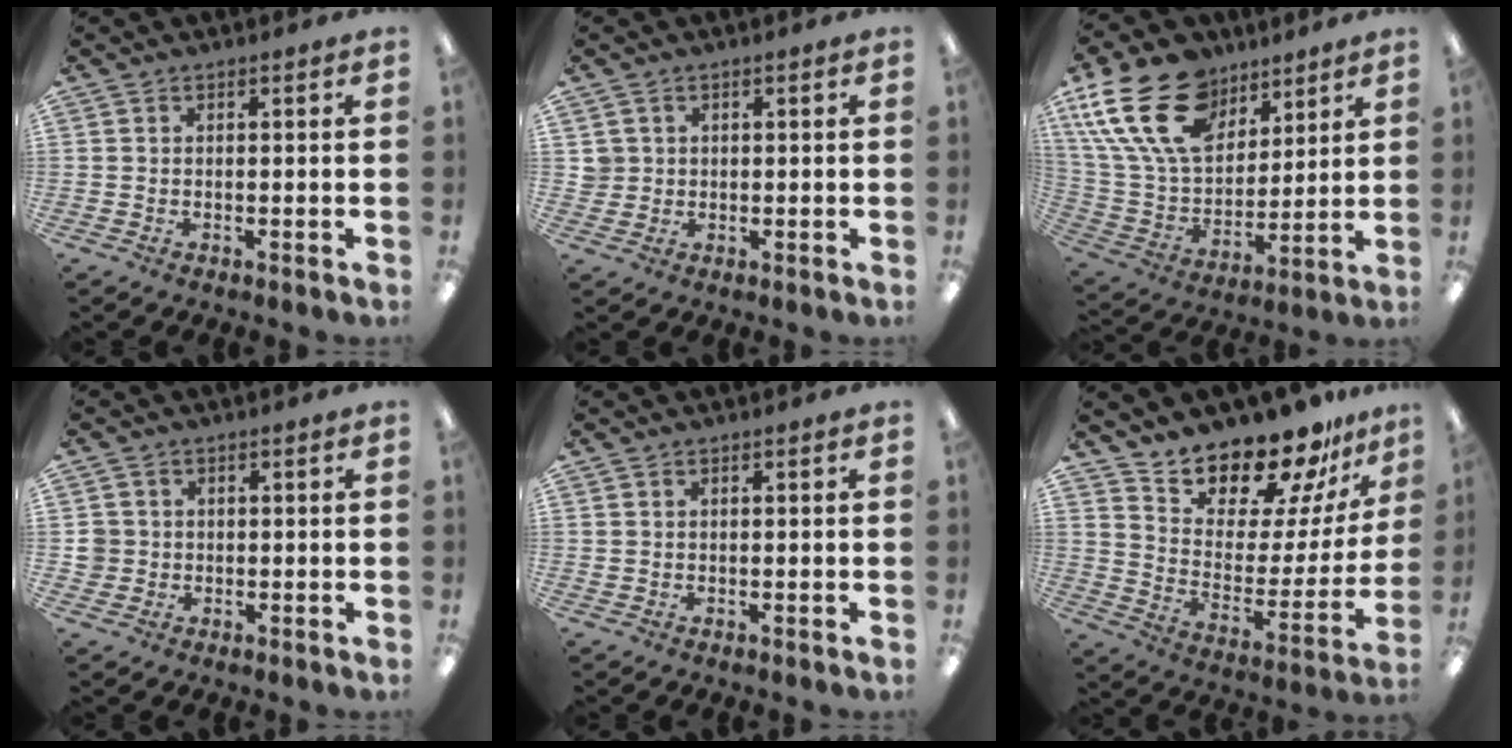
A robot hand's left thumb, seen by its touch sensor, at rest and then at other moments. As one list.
[{"total": 2.6, "force": [0.8, 2.5, 0.0], "torque": [-0.010, 0.004, 0.014]}, {"total": 23.4, "force": [12.3, 14.8, 13.3], "torque": [-0.282, -0.056, 0.226]}, {"total": 3.4, "force": [0.1, 3.3, 0.4], "torque": [-0.005, 0.003, 0.000]}, {"total": 0.7, "force": [0.3, 0.6, 0.0], "torque": [-0.001, 0.003, 0.005]}, {"total": 17.4, "force": [16.4, 4.3, 3.8], "torque": [-0.074, -0.157, 0.287]}]